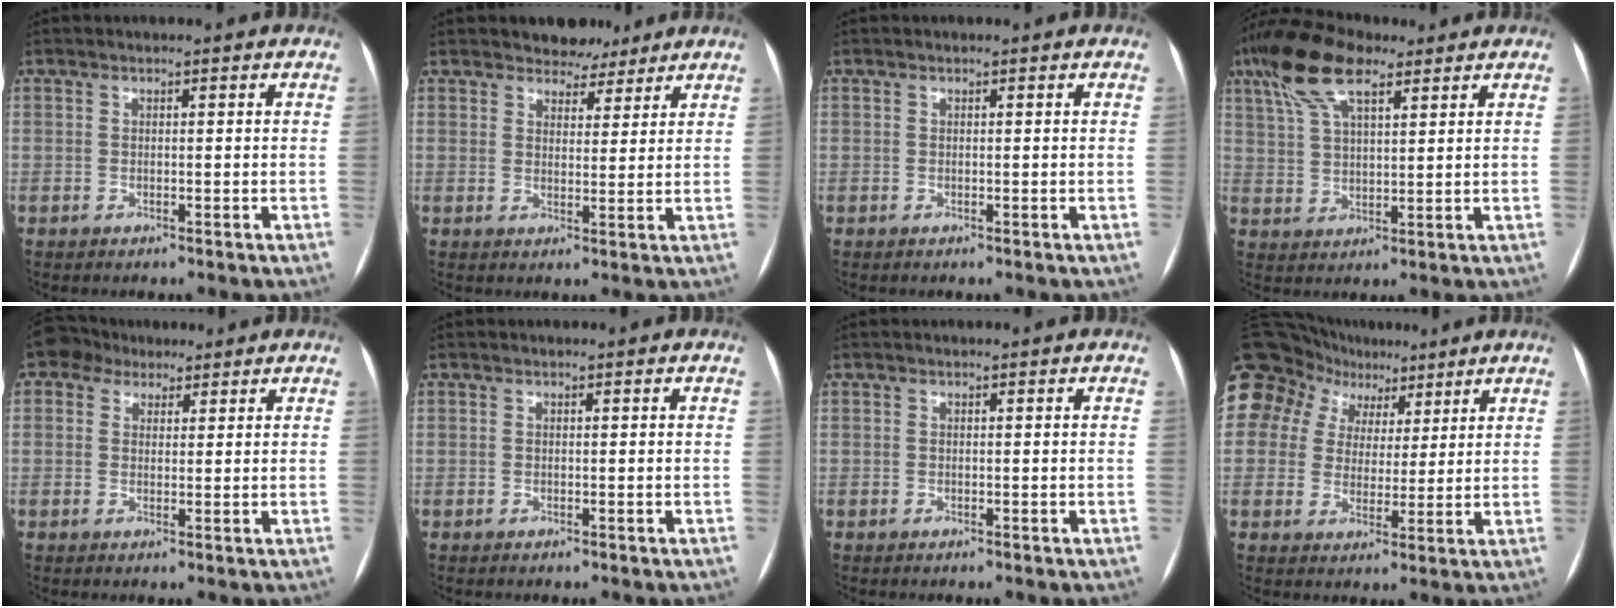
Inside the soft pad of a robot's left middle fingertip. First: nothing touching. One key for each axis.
{"total": 4.7, "fx": 4.0, "fy": 2.4, "fz": 0.6, "tx": -0.006, "ty": 0.000, "tz": 0.058}
{"total": 0.0}
{"total": 11.0, "fx": 6.9, "fy": 3.7, "fz": 7.8, "tx": -0.163, "ty": 0.028, "tz": 0.131}
{"total": 4.6, "fx": 3.0, "fy": 3.3, "fz": 0.9, "tx": -0.024, "ty": 0.029, "tz": 0.054}
{"total": 0.0}
{"total": 3.3, "fx": -1.6, "fy": -2.6, "fz": -1.2, "tx": 0.037, "ty": -0.017, "tz": -0.030}
{"total": 17.0, "fx": 9.6, "fy": 12.7, "fz": 5.9, "tx": -0.166, "ty": 0.068, "tz": 0.172}